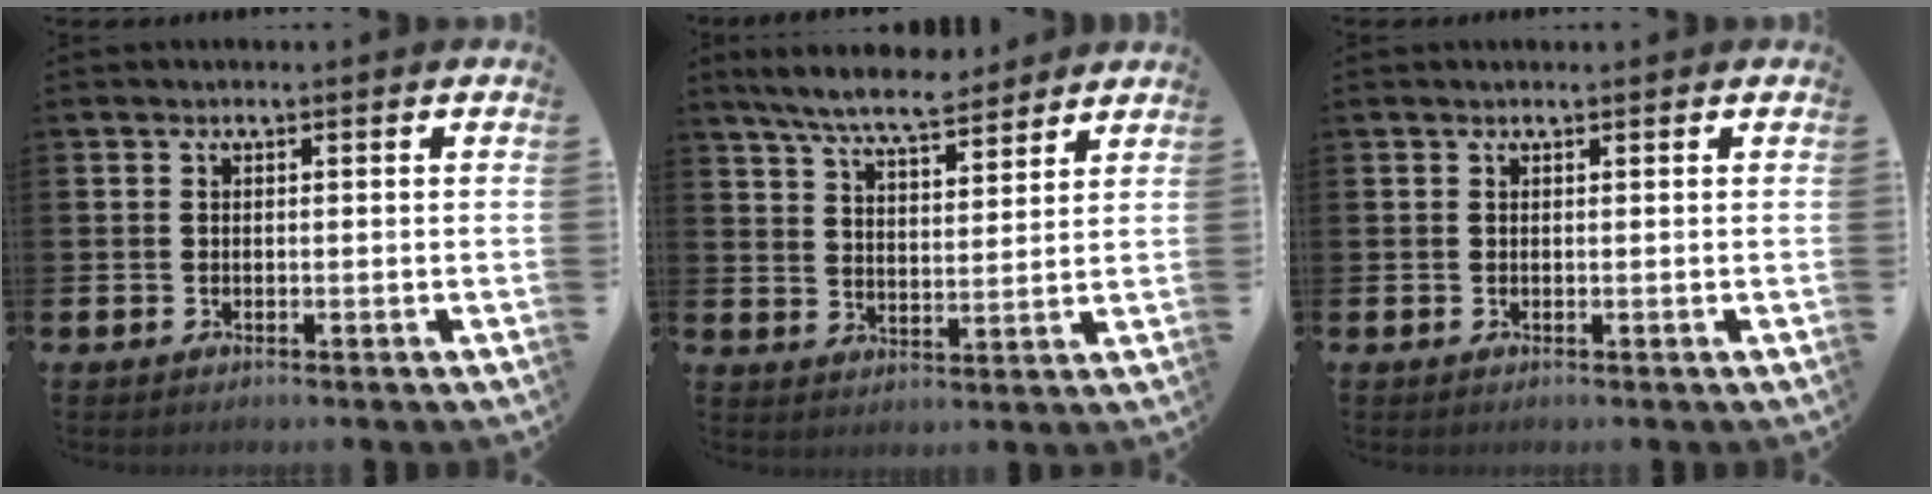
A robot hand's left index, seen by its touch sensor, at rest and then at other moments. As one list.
[{"total": 7.8, "force": [7.2, 1.1, 2.7], "torque": [-0.079, -0.028, 0.130]}, {"total": 0.0}]